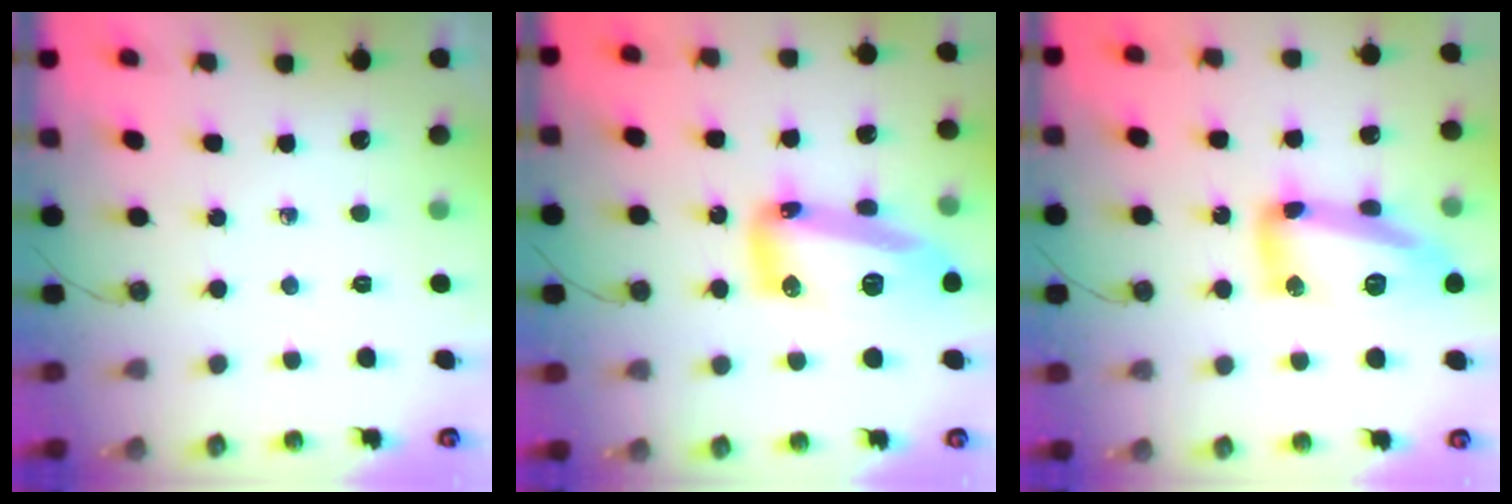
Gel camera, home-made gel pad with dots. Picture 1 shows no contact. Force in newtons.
{"total": 17.2, "press": 17.0, "slide": 2.2}
{"total": 17.1, "press": 17.1, "slide": 0.9}